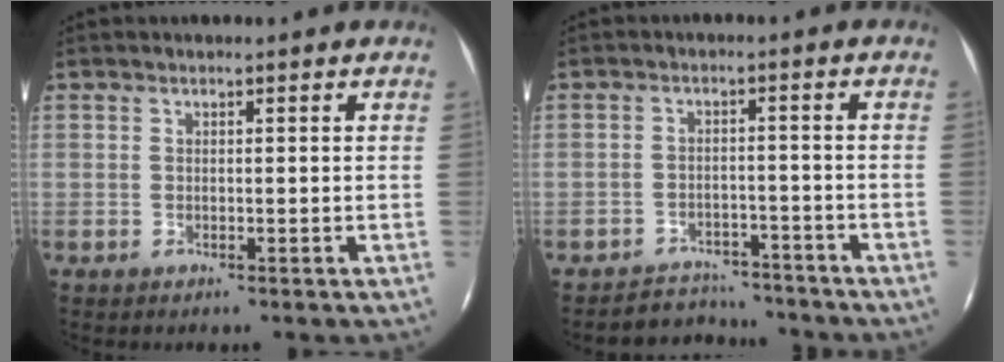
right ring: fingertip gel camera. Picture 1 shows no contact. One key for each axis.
{"total": 9.8, "fx": -8.9, "fy": 3.8, "fz": 1.6, "tx": -0.046, "ty": 0.023, "tz": -0.113}